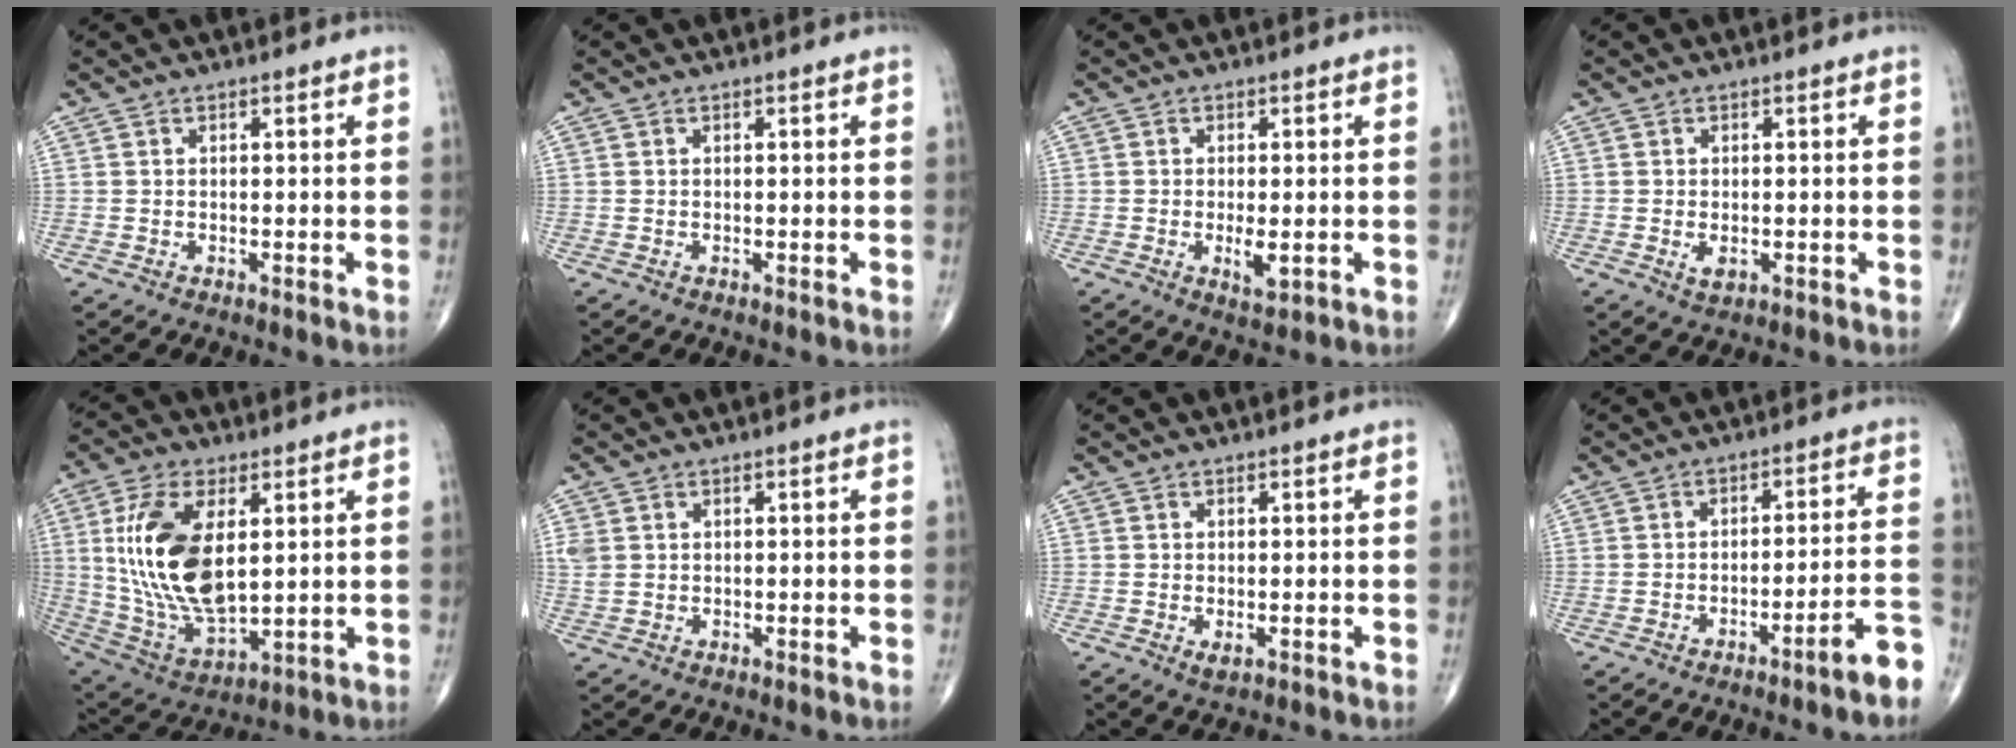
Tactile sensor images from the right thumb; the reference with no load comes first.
{"total": 0.0}
{"total": 3.4, "force": [-0.7, 1.2, 3.0], "torque": [-0.052, -0.008, -0.011]}
{"total": 2.2, "force": [-0.5, 1.3, 1.7], "torque": [-0.028, -0.004, -0.005]}
{"total": 19.4, "force": [3.5, 9.8, 16.3], "torque": [-0.317, -0.021, 0.077]}
{"total": 2.4, "force": [0.7, 1.9, 1.3], "torque": [-0.039, 0.005, 0.019]}
{"total": 1.5, "force": [-0.4, 0.7, 1.3], "torque": [-0.022, -0.004, -0.005]}
{"total": 7.4, "force": [-4.6, 0.1, 5.8], "torque": [-0.074, 0.041, -0.062]}